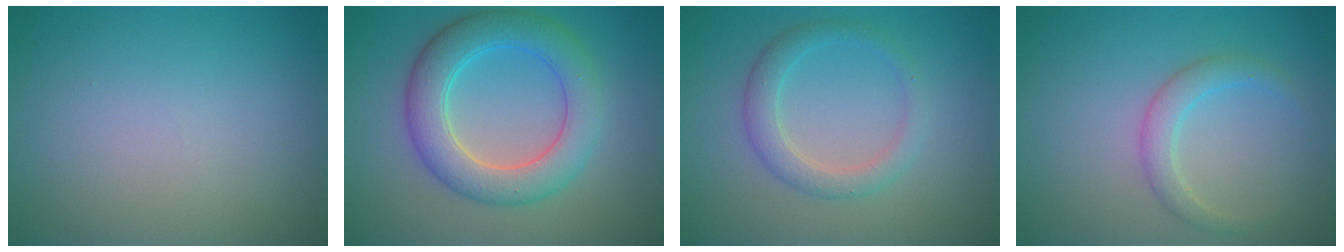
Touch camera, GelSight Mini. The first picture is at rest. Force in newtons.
{"total": 6.2, "press": 6.2, "slide": 0.3}
{"total": 2.7, "press": 2.7, "slide": 0.2}
{"total": 2.3, "press": 2.2, "slide": 0.3}